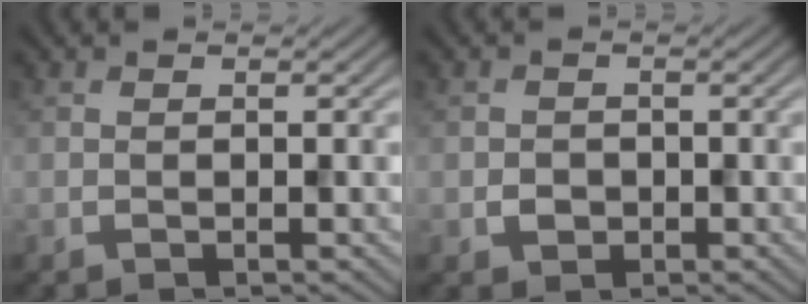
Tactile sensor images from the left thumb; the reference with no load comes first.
{"total": 1.7, "force": [-0.5, 1.5, 0.5], "torque": [-0.008, -0.005, -0.012]}